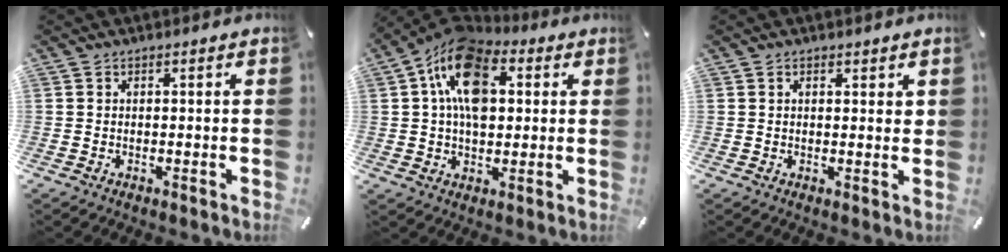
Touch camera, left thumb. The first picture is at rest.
{"total": 15.5, "force": [3.7, 10.1, 11.1], "torque": [-0.194, 0.002, 0.070]}
{"total": 1.8, "force": [0.9, 0.8, 1.2], "torque": [-0.017, -0.001, 0.015]}